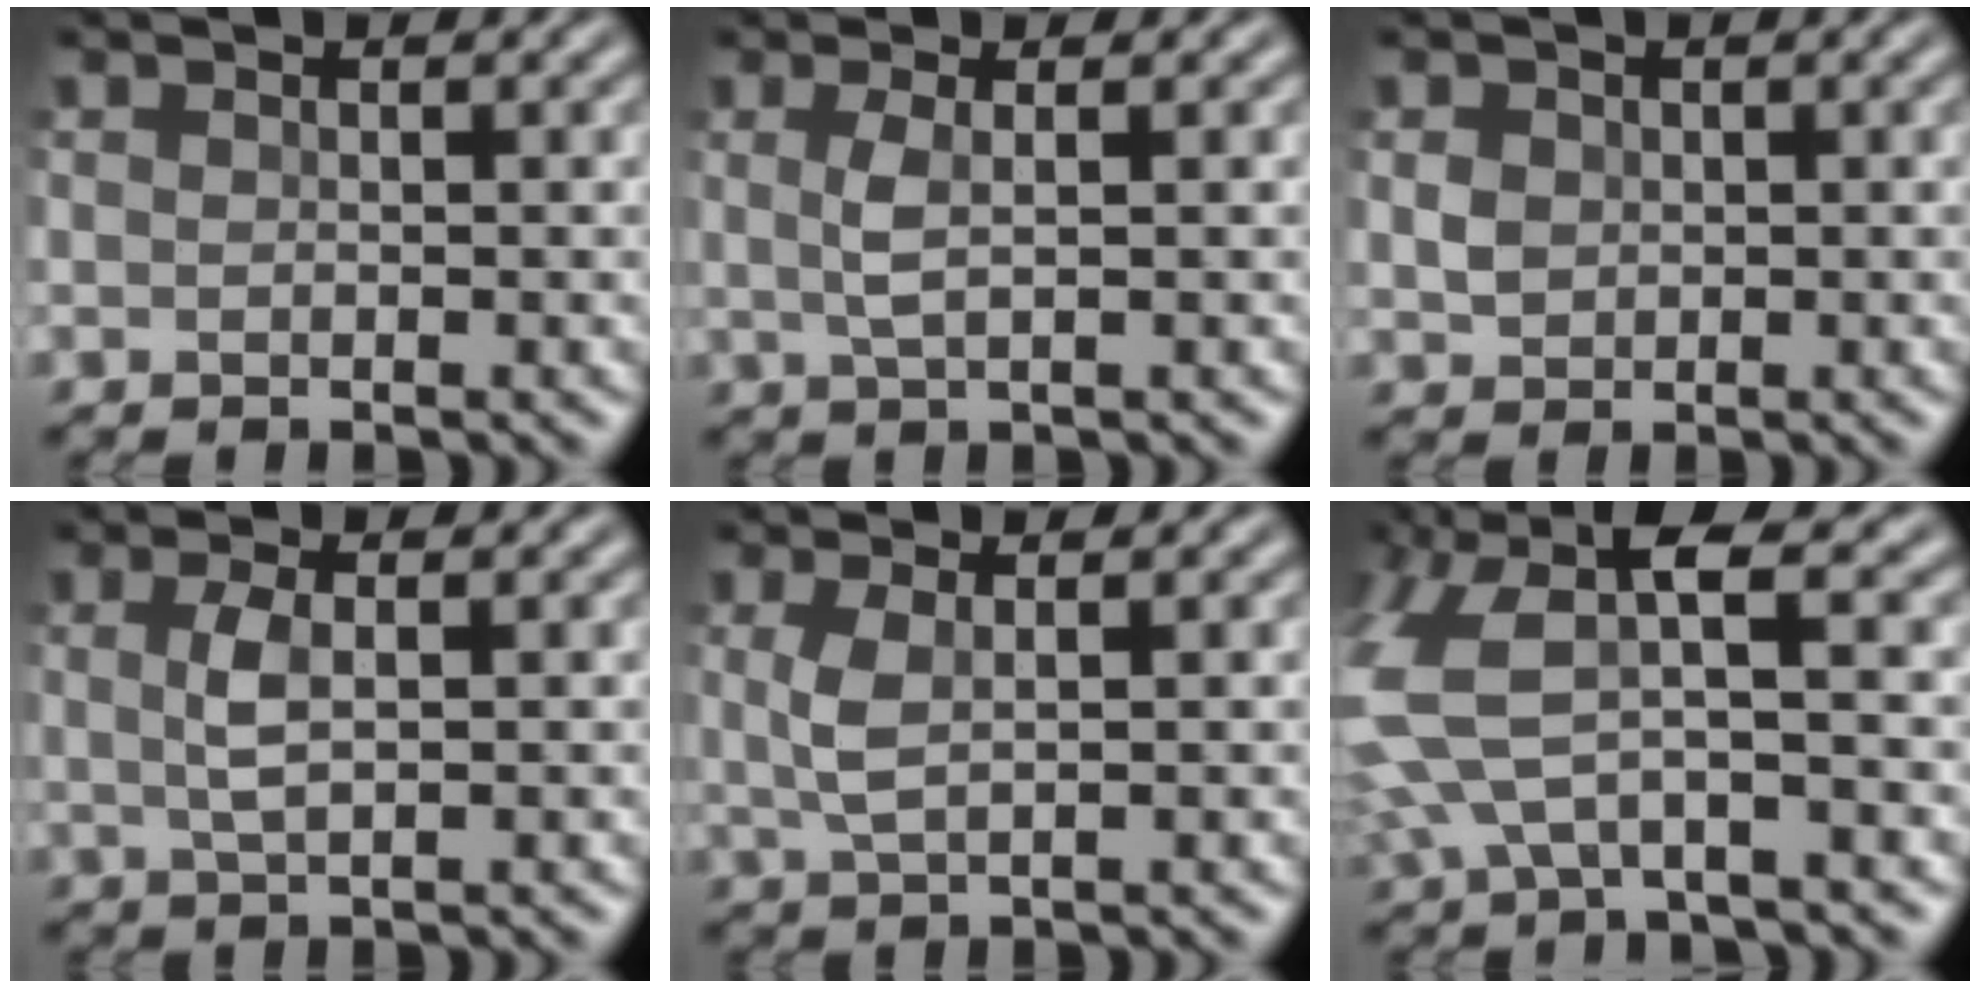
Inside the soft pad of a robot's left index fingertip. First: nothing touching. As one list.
[{"total": 1.8, "force": [0.2, 0.1, 1.7], "torque": [-0.043, 0.001, 0.005]}, {"total": 1.3, "force": [0.0, 1.2, 0.6], "torque": [-0.012, 0.000, 0.000]}, {"total": 2.3, "force": [0.2, 0.7, 2.2], "torque": [-0.051, 0.002, 0.005]}, {"total": 2.1, "force": [0.3, 0.5, 2.0], "torque": [-0.049, 0.001, 0.009]}, {"total": 7.0, "force": [0.4, 2.7, 6.5], "torque": [-0.159, 0.013, -0.006]}]